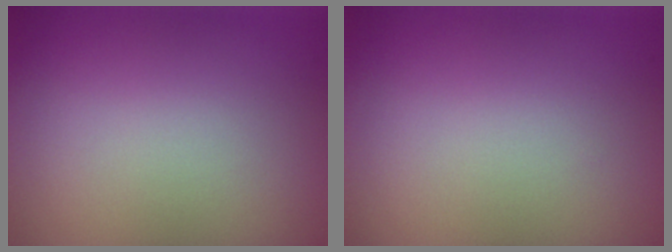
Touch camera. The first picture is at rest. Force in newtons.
{"total": 0.0}